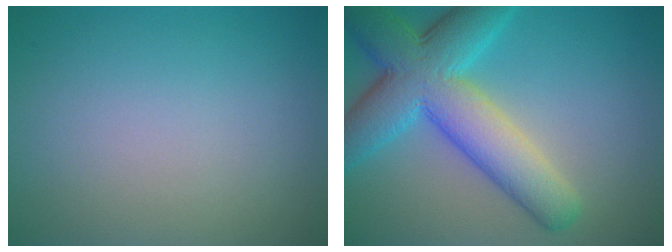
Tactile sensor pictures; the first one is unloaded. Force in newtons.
{"total": 9.8, "press": 9.8, "slide": 0.4}